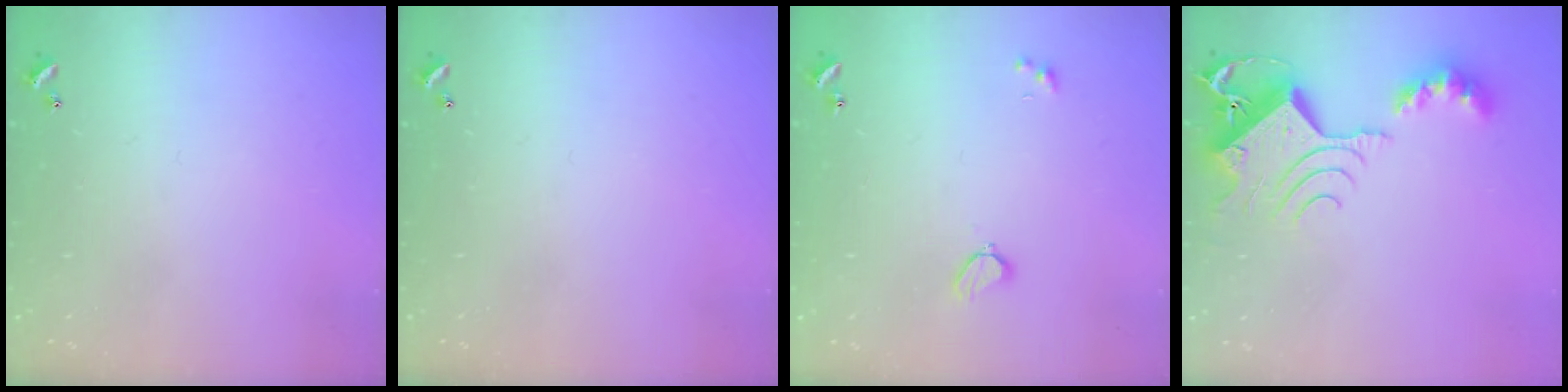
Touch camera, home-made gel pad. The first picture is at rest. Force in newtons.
{"total": 0.0}
{"total": 2.3, "press": 2.2, "slide": 0.7}
{"total": 11.3, "press": 11.2, "slide": 1.0}